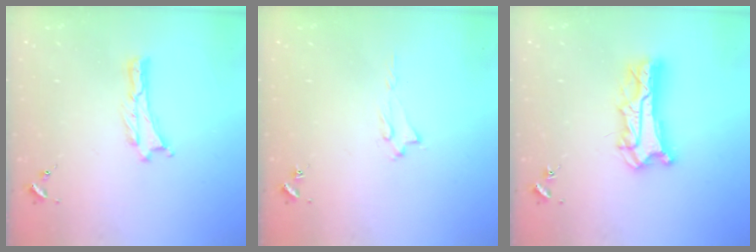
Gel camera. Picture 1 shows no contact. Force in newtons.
{"total": 1.6, "press": 1.6, "slide": 0.2}
{"total": 8.4, "press": 8.3, "slide": 0.8}